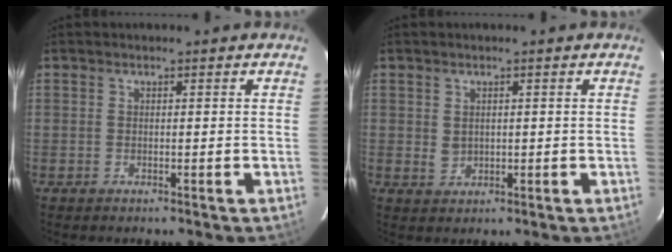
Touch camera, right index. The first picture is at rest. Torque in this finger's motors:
{"motor_torque": [0.26, 0.22, -0.01, 0.02]}